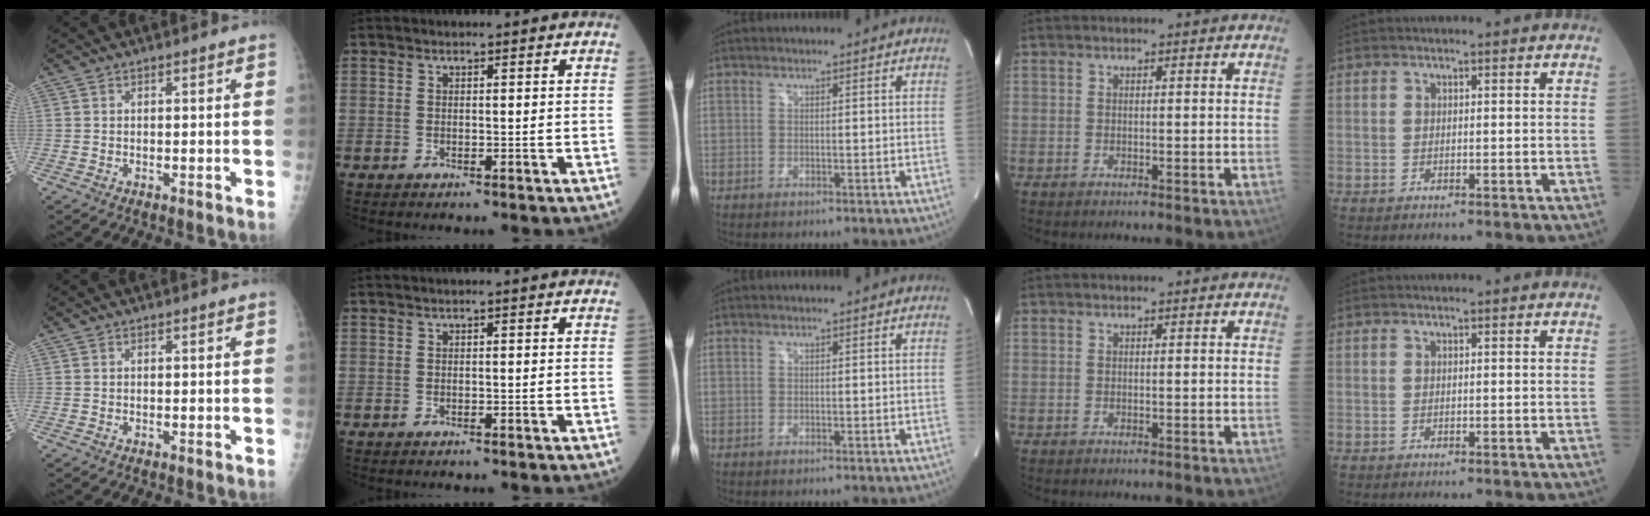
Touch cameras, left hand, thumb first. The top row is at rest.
{}